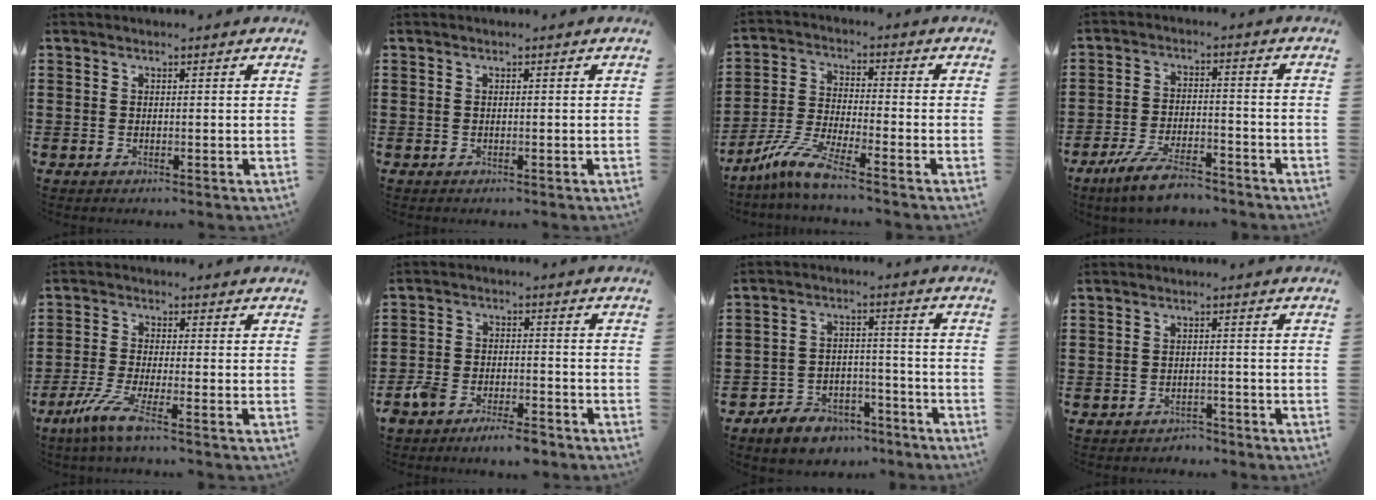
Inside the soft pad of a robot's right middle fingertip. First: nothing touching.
{"total": 0.0}
{"total": 7.1, "force": [-5.6, 0.4, 4.3], "torque": [-0.104, -0.014, -0.115]}
{"total": 6.7, "force": [-5.6, 1.3, 3.5], "torque": [-0.082, -0.002, -0.109]}
{"total": 5.4, "force": [-3.1, 0.3, 4.4], "torque": [-0.108, -0.018, -0.063]}
{"total": 5.6, "force": [-5.1, 1.3, 1.9], "torque": [-0.052, 0.004, -0.103]}
{"total": 6.3, "force": [-5.8, 2.2, 1.1], "torque": [-0.024, 0.021, -0.114]}
{"total": 1.8, "force": [-1.8, 0.5, -0.1], "torque": [-0.005, 0.003, -0.040]}